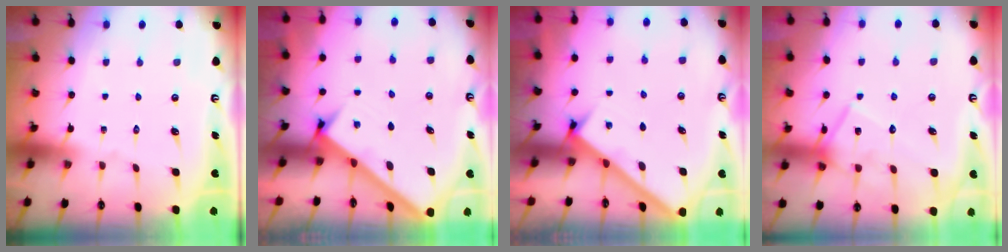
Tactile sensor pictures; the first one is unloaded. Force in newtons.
{"total": 2.9, "press": 2.9, "slide": 0.4}
{"total": 2.8, "press": 2.8, "slide": 0.3}
{"total": 13.0, "press": 13.0, "slide": 0.8}